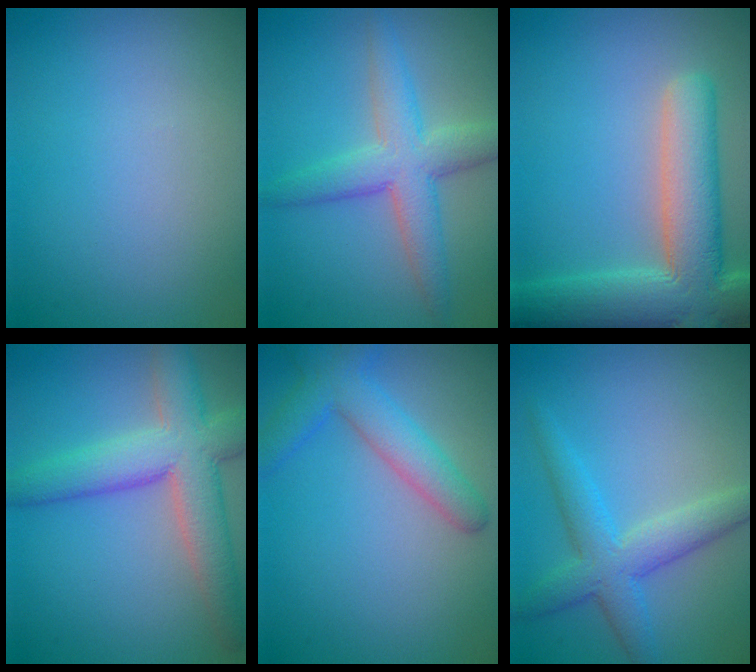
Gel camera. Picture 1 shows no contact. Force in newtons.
{"total": 5.2, "press": 5.2, "slide": 0.3}
{"total": 9.7, "press": 9.6, "slide": 1.2}
{"total": 7.3, "press": 7.3, "slide": 0.6}
{"total": 4.2, "press": 4.2, "slide": 0.2}
{"total": 4.6, "press": 4.6, "slide": 0.1}